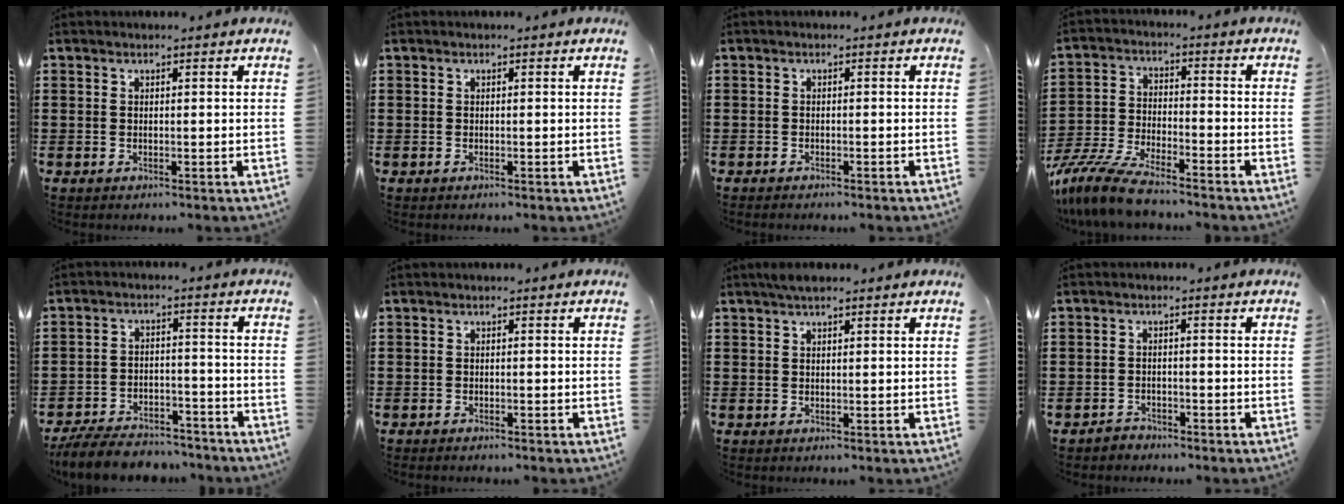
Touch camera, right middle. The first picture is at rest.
{"total": 0.0}
{"total": 0.8, "force": [-0.8, 0.1, 0.1], "torque": [-0.004, 0.000, -0.017]}
{"total": 8.3, "force": [-7.7, 1.0, 3.1], "torque": [-0.080, 0.003, -0.154]}
{"total": 7.4, "force": [-7.0, 1.5, 1.9], "torque": [-0.039, 0.015, -0.138]}
{"total": 0.8, "force": [-0.8, 0.1, 0.1], "torque": [-0.004, -0.001, -0.017]}
{"total": 1.2, "force": [0.8, 0.4, 0.8], "torque": [-0.017, 0.002, 0.015]}
{"total": 2.2, "force": [-2.1, 0.6, -0.2], "torque": [-0.003, 0.002, -0.047]}